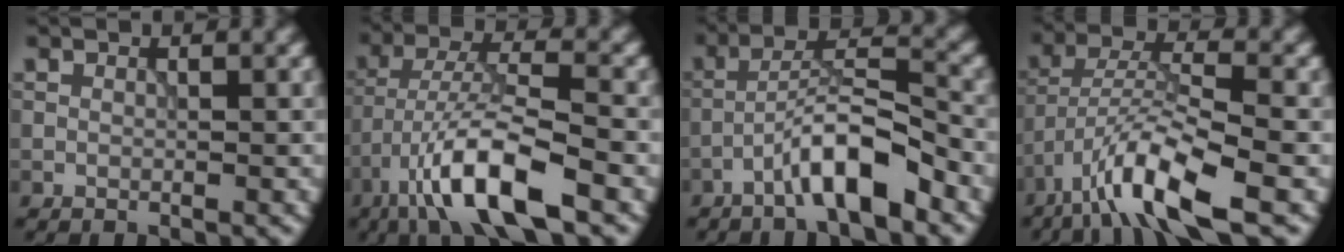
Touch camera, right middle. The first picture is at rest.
{"total": 8.8, "force": [-5.0, 2.0, 7.0], "torque": [-0.123, 0.009, -0.096]}
{"total": 6.0, "force": [-3.6, 1.1, 4.7], "torque": [-0.078, 0.020, -0.065]}
{"total": 8.5, "force": [-5.0, 2.1, 6.6], "torque": [-0.114, 0.007, -0.098]}